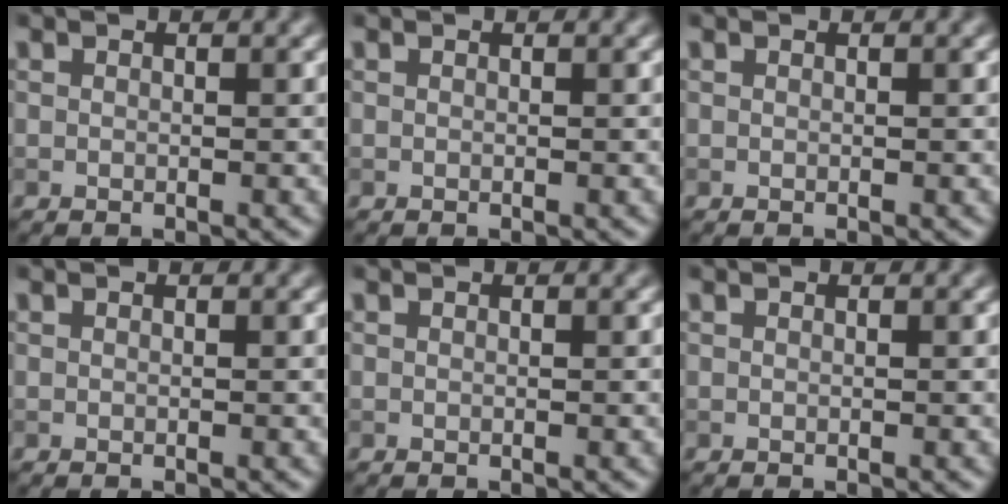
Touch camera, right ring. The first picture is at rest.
{"total": 0.0}
{"total": 0.0}
{"total": 0.0}
{"total": 0.0}
{"total": 0.0}